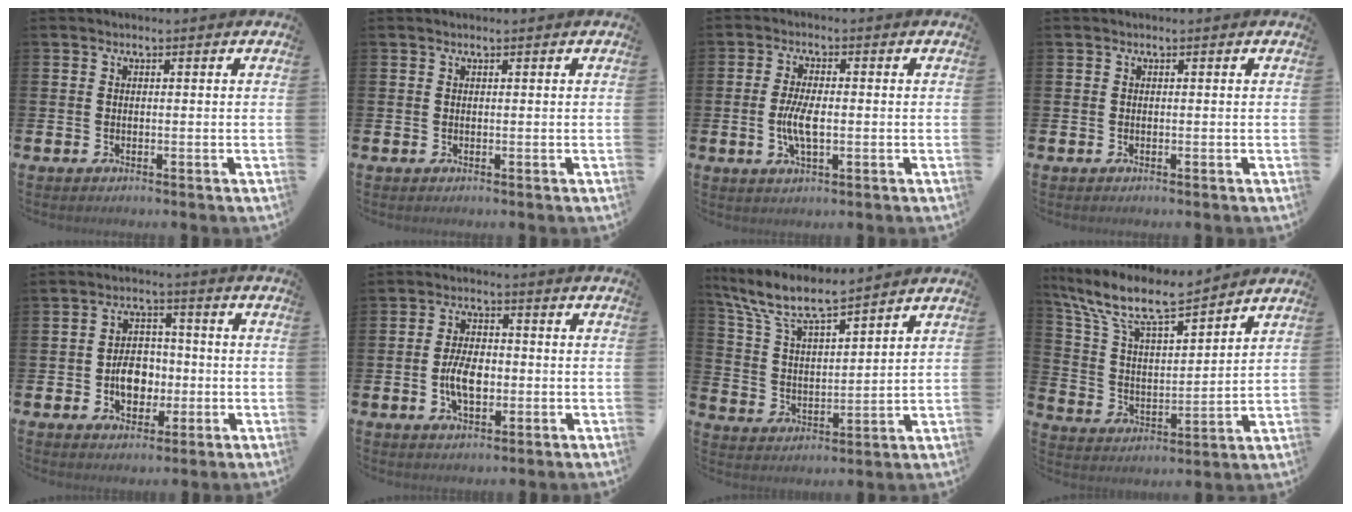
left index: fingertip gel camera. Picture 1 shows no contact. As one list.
[{"total": 0.0}, {"total": 4.8, "force": [-0.6, 1.8, 4.4], "torque": [-0.089, -0.002, -0.016]}, {"total": 0.0}, {"total": 5.7, "force": [-1.1, 4.2, 3.6], "torque": [-0.054, 0.006, -0.026]}, {"total": 5.4, "force": [-0.9, 2.9, 4.4], "torque": [-0.068, 0.003, -0.018]}, {"total": 9.1, "force": [8.0, 1.6, 4.0], "torque": [-0.112, -0.041, 0.141]}, {"total": 11.5, "force": [9.8, 2.5, 5.4], "torque": [-0.147, -0.050, 0.173]}]